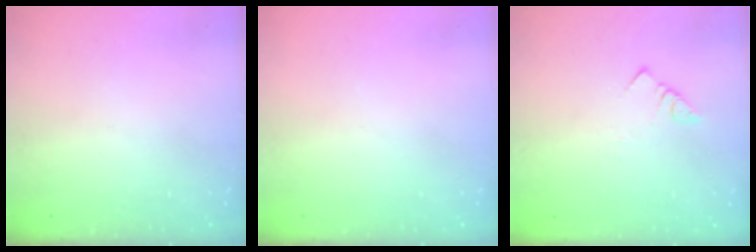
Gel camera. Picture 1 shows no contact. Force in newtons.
{"total": 0.0}
{"total": 3.2, "press": 3.2, "slide": 0.1}